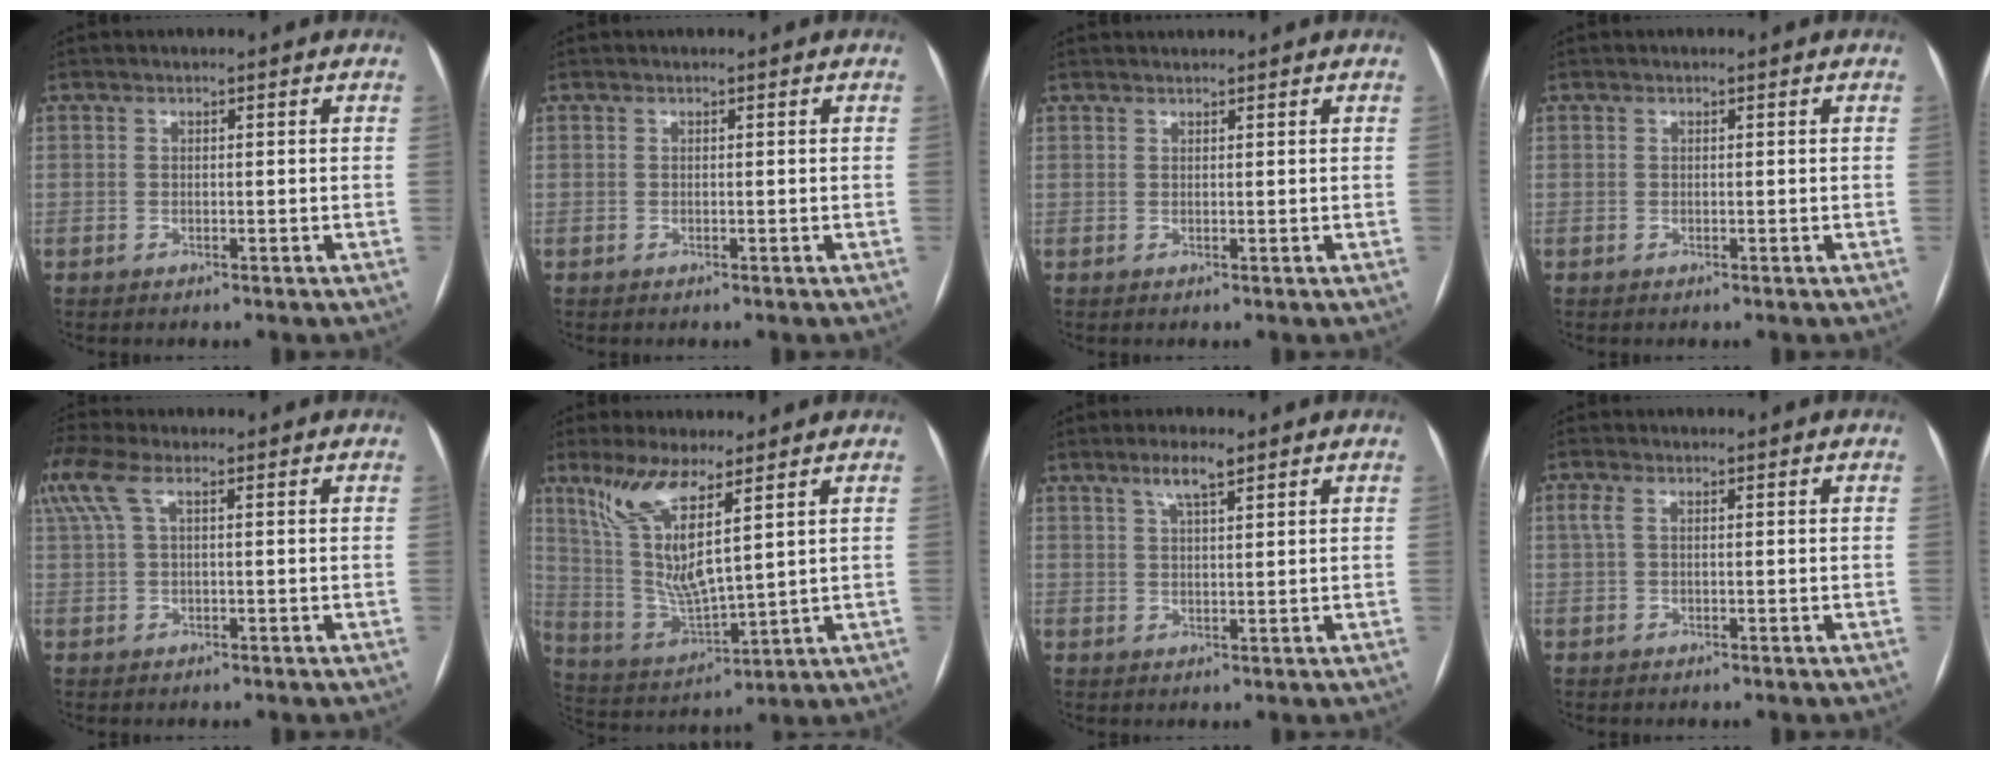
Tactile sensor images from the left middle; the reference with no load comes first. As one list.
[{"total": 0.0}, {"total": 1.6, "force": [1.5, 0.2, 0.3], "torque": [-0.005, 0.020, 0.029]}, {"total": 0.0}, {"total": 5.9, "force": [2.6, 0.8, 5.2], "torque": [-0.144, 0.043, 0.063]}, {"total": 11.2, "force": [5.7, 1.5, 9.5], "torque": [-0.208, -0.009, 0.118]}, {"total": 3.6, "force": [2.4, 0.5, 2.6], "torque": [-0.053, 0.004, 0.045]}, {"total": 1.2, "force": [0.2, 0.4, 1.1], "torque": [-0.031, 0.007, 0.008]}]